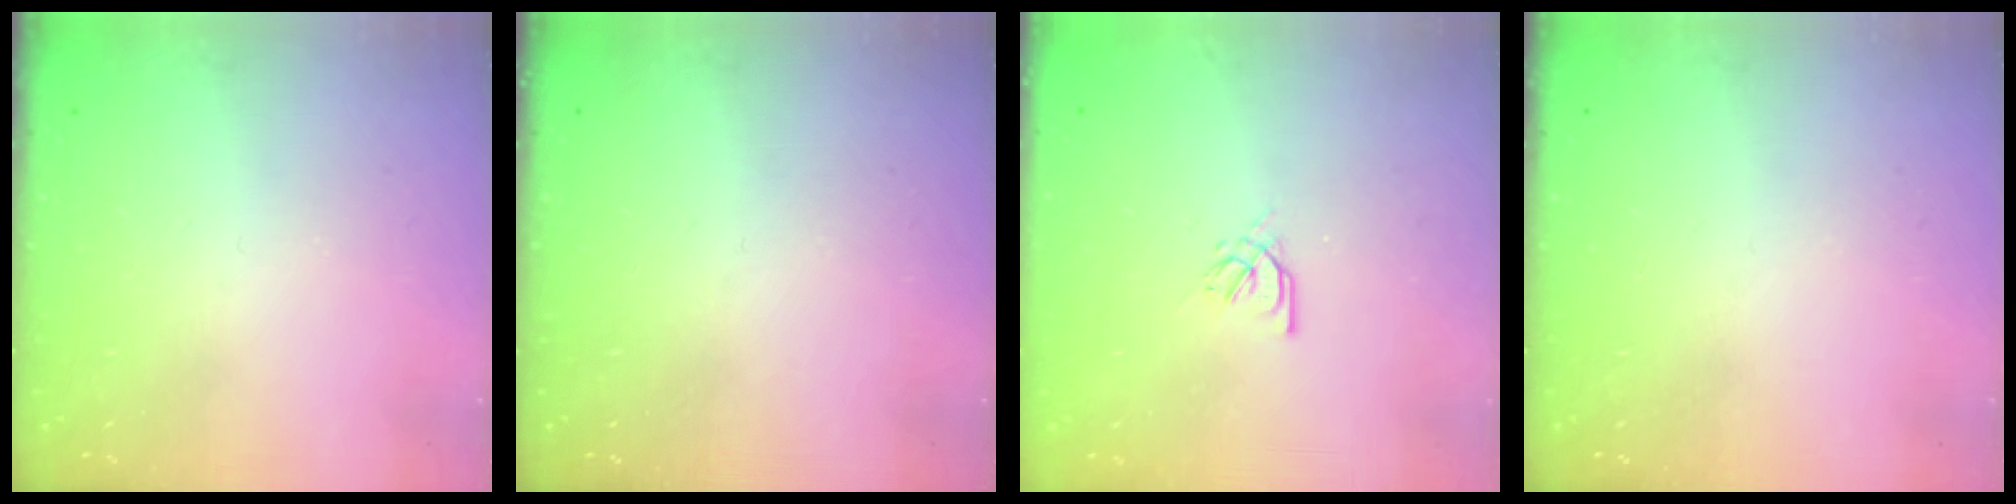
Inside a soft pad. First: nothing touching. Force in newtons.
{"total": 0.0}
{"total": 2.4, "press": 2.4, "slide": 0.5}
{"total": 0.0}